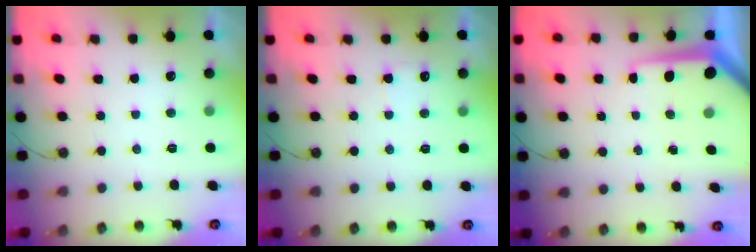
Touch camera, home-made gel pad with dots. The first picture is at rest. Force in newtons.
{"total": 4.7, "press": 4.7, "slide": 0.6}
{"total": 8.3, "press": 8.3, "slide": 0.7}